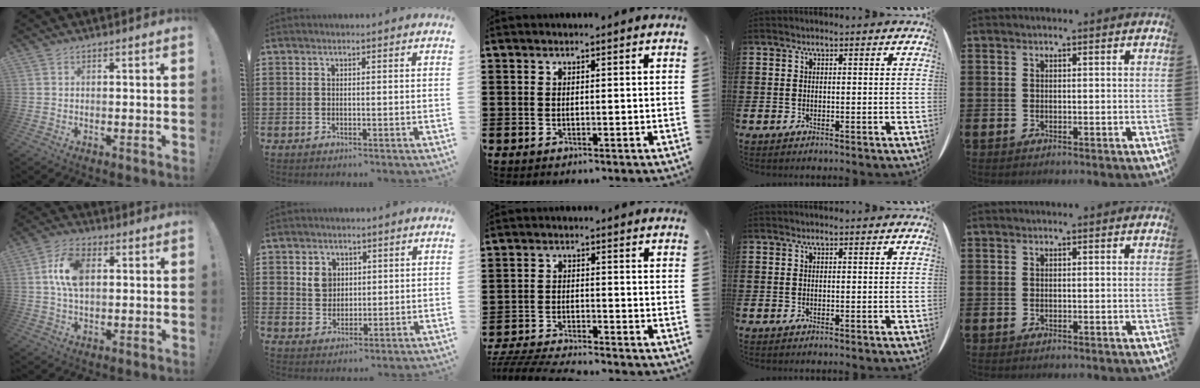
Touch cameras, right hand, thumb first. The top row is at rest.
{"thumb": {"total": 10.9, "force": [2.2, 6.5, 8.4], "torque": [-0.162, 0.010, 0.042]}, "index": {"total": 3.7, "force": [1.6, 3.1, 1.1], "torque": [-0.026, 0.006, 0.027]}, "middle": {"total": 5.0, "force": [-4.9, 0.3, 0.9], "torque": [-0.034, -0.006, -0.104]}}